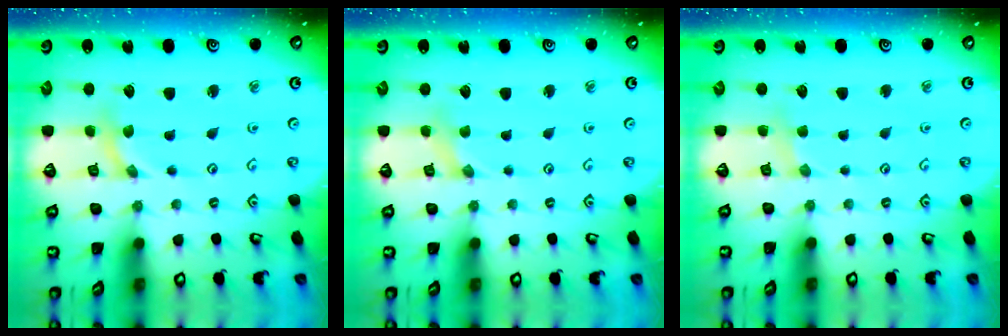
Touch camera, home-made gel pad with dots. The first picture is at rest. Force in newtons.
{"total": 0.0}
{"total": 2.2, "press": 2.2, "slide": 0.3}